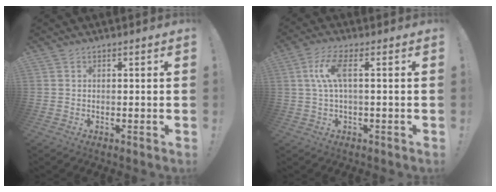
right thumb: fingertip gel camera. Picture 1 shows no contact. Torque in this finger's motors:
{"motor_torque": [0.99, 0.92, 0.06, 0.09, 0.04]}